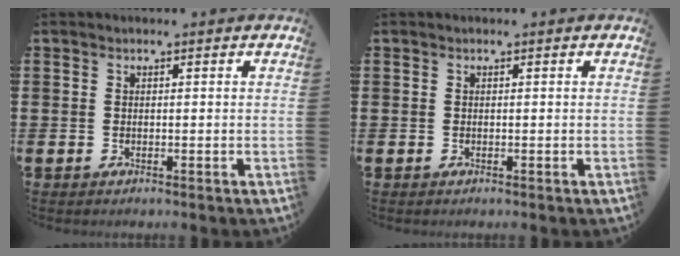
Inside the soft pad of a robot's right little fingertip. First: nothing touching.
{"total": 0.0}